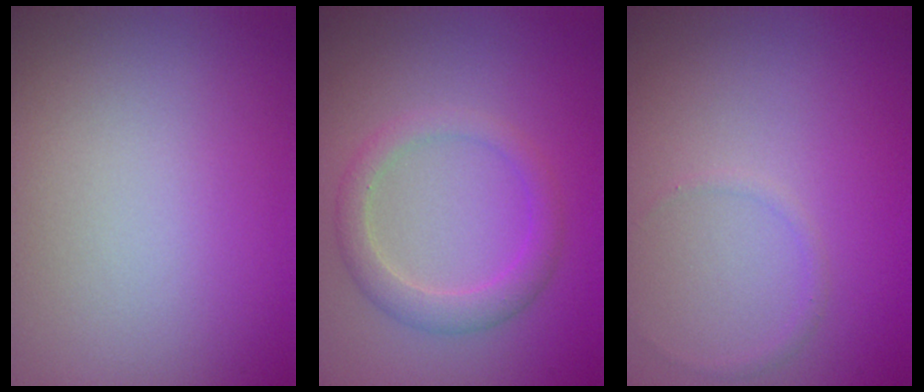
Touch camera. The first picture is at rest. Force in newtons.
{"total": 2.6, "press": 2.6, "slide": 0.1}
{"total": 0.6, "press": 0.6, "slide": 0.0}